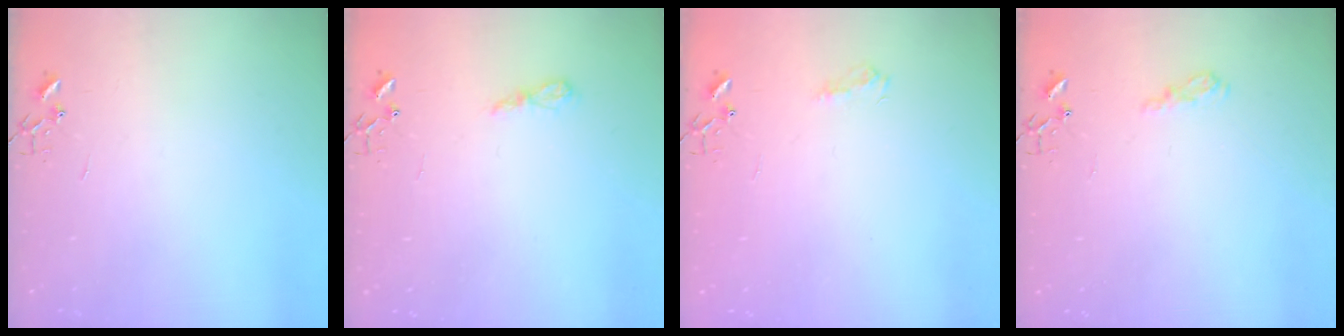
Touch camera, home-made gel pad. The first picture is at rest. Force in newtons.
{"total": 5.5, "press": 5.5, "slide": 0.6}
{"total": 7.3, "press": 7.2, "slide": 0.8}
{"total": 9.8, "press": 9.7, "slide": 1.0}